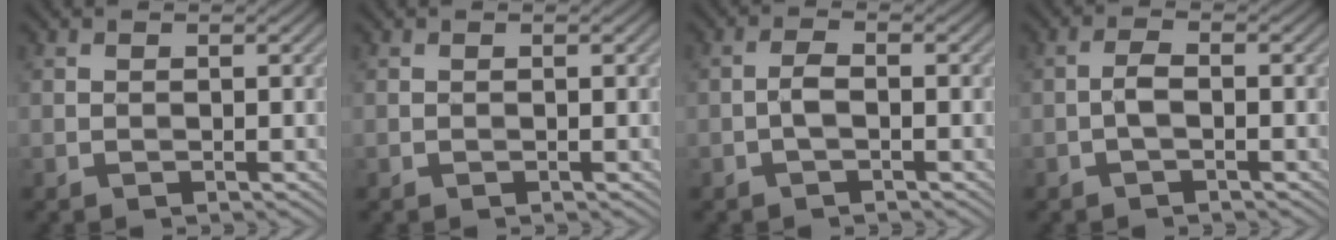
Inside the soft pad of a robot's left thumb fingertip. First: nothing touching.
{"total": 0.0}
{"total": 1.9, "force": [-0.7, 0.7, 1.6], "torque": [-0.033, 0.005, -0.018]}
{"total": 2.0, "force": [-0.7, 0.7, 1.7], "torque": [-0.034, 0.005, -0.019]}